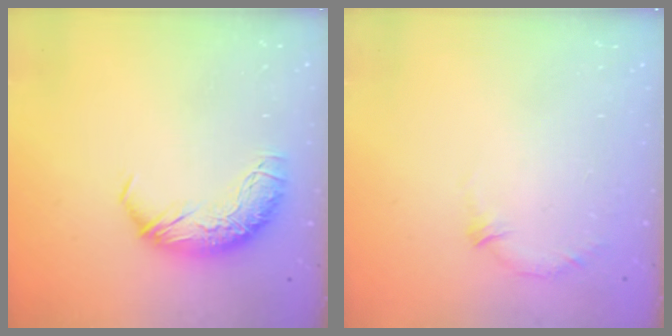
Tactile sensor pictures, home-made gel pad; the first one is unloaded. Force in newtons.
{"total": 6.0, "press": 6.0, "slide": 0.8}